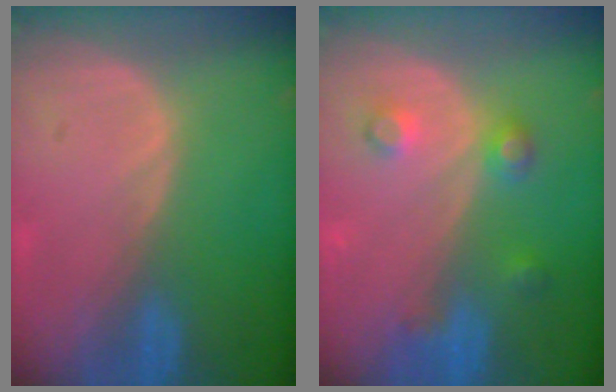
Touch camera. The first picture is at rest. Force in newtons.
{"total": 3.9, "press": 3.9, "slide": 0.1}